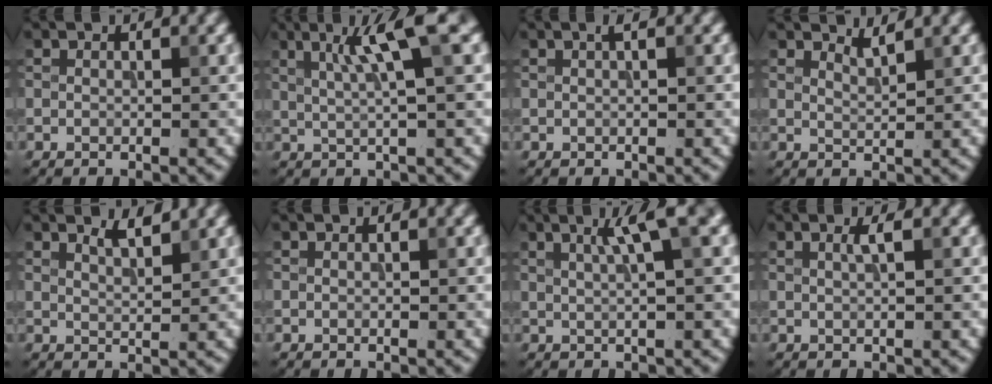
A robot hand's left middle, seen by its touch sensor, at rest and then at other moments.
{"total": 5.4, "force": [2.1, 0.6, 4.9], "torque": [-0.079, 0.006, 0.035]}
{"total": 0.6, "force": [0.3, 0.1, 0.5], "torque": [-0.011, 0.005, 0.004]}
{"total": 1.3, "force": [1.3, 0.1, 0.4], "torque": [-0.005, -0.001, 0.022]}
{"total": 1.9, "force": [1.5, 0.4, 1.0], "torque": [-0.013, 0.001, 0.025]}
{"total": 0.0}
{"total": 3.9, "force": [1.7, 0.5, 3.5], "torque": [-0.047, 0.009, 0.026]}
{"total": 1.3, "force": [0.4, 0.3, 1.1], "torque": [-0.019, 0.002, 0.006]}